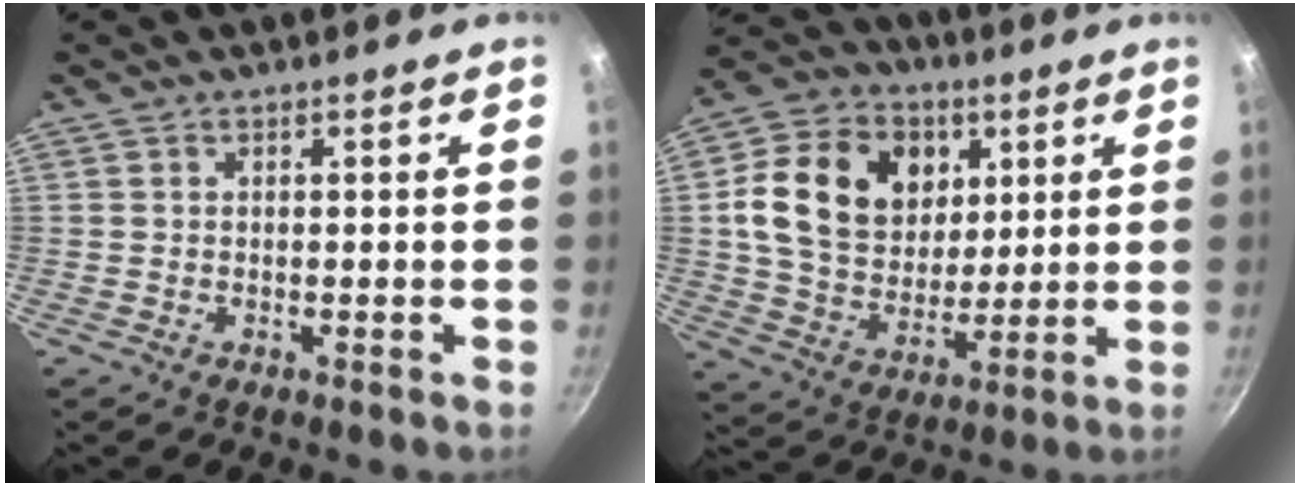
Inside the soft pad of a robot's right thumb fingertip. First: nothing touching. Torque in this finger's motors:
{"motor_torque": [0.29, 0.53, 0.53, -0.35, 0.24]}